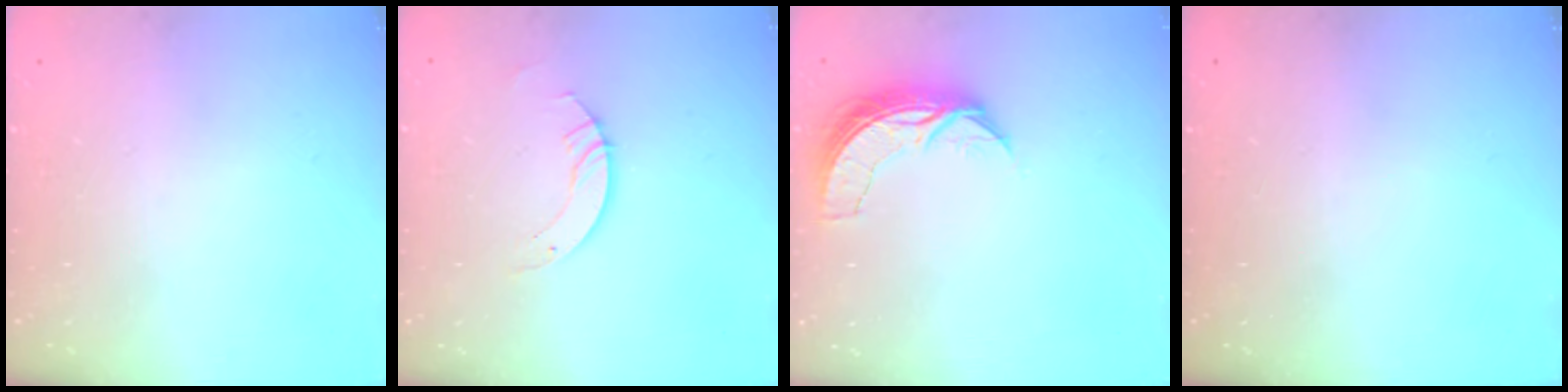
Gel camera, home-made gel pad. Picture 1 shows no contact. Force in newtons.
{"total": 3.8, "press": 3.7, "slide": 0.4}
{"total": 7.4, "press": 7.3, "slide": 0.5}
{"total": 0.0}